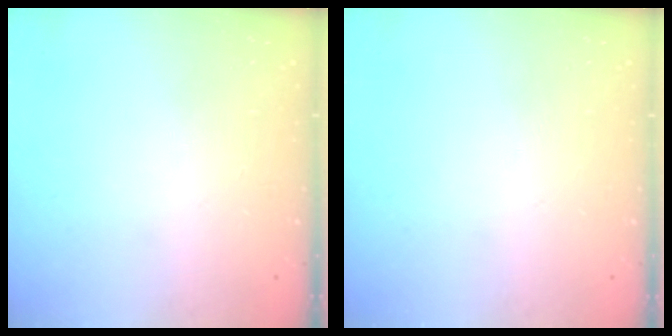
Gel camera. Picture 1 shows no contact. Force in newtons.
{"total": 0.0}